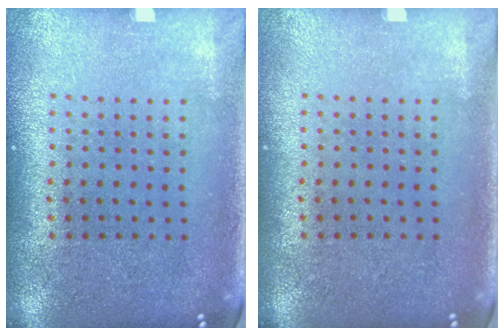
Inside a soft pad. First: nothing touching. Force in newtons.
{"total": 0.0}